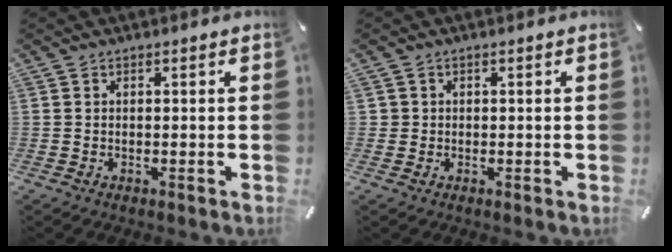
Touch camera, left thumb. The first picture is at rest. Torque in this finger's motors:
{"motor_torque": [0.03, 0.14, -0.11, -0.06, 0.00]}